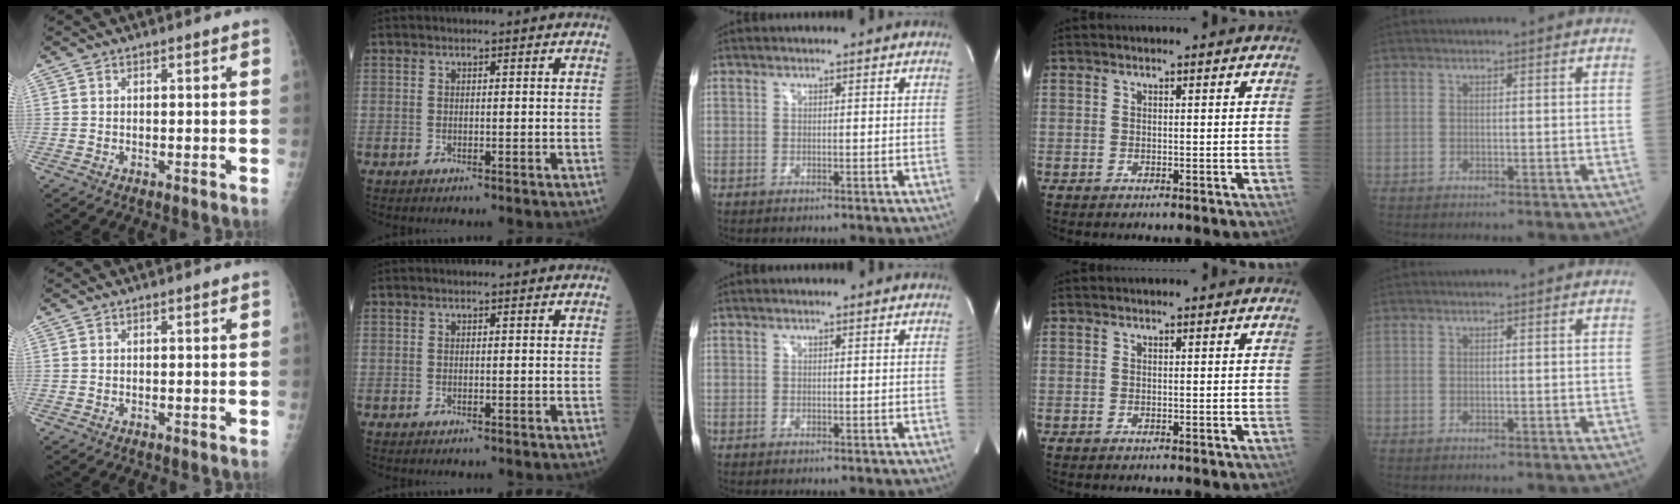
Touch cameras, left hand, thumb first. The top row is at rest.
{}